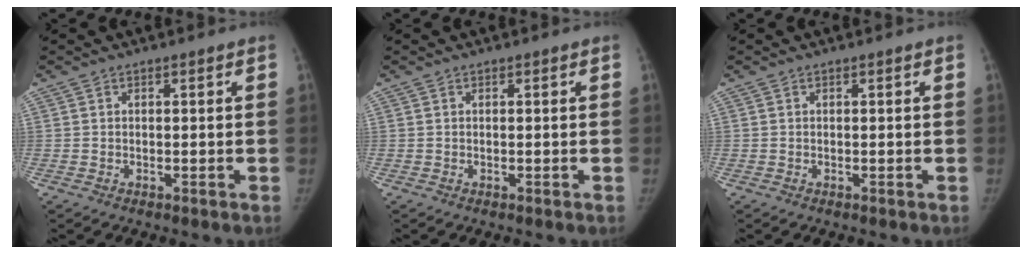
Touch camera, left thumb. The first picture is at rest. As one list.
[{"total": 0.0}, {"total": 0.0}]